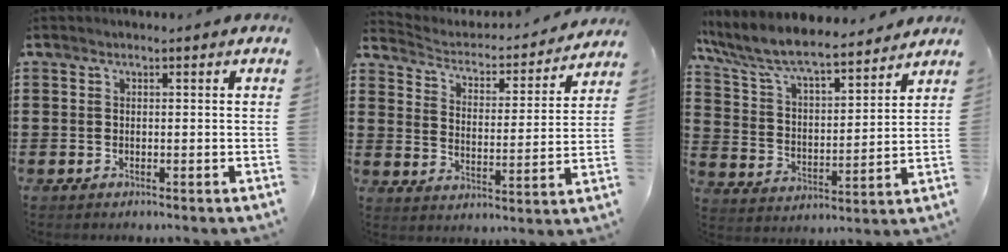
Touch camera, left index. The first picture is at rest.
{"total": 2.7, "force": [2.7, 0.5, 0.4], "torque": [-0.029, -0.031, 0.036]}
{"total": 8.0, "force": [7.3, 1.1, 3.0], "torque": [-0.092, -0.045, 0.123]}